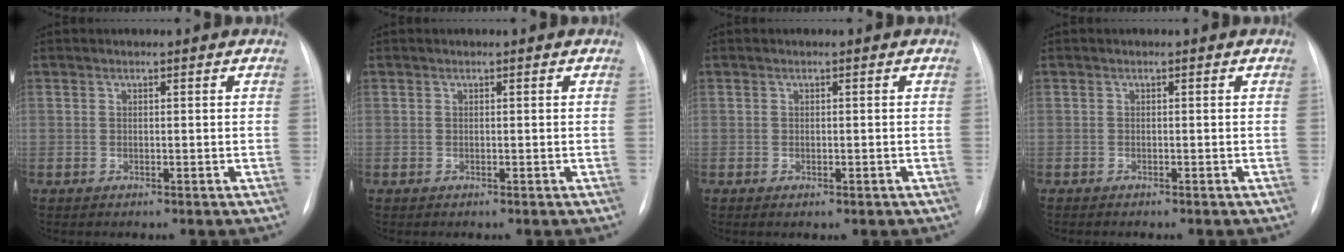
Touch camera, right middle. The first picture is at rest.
{"total": 0.0}
{"total": 1.2, "force": [-0.7, 0.6, 0.8], "torque": [-0.010, 0.000, -0.003]}
{"total": 1.1, "force": [-0.9, 0.2, 0.5], "torque": [-0.009, -0.002, -0.011]}